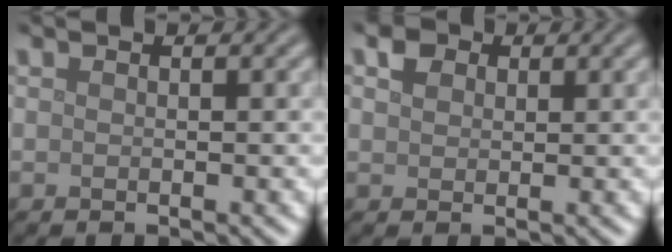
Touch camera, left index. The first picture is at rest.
{"total": 1.8, "force": [0.8, 1.4, 0.8], "torque": [-0.015, 0.005, 0.011]}